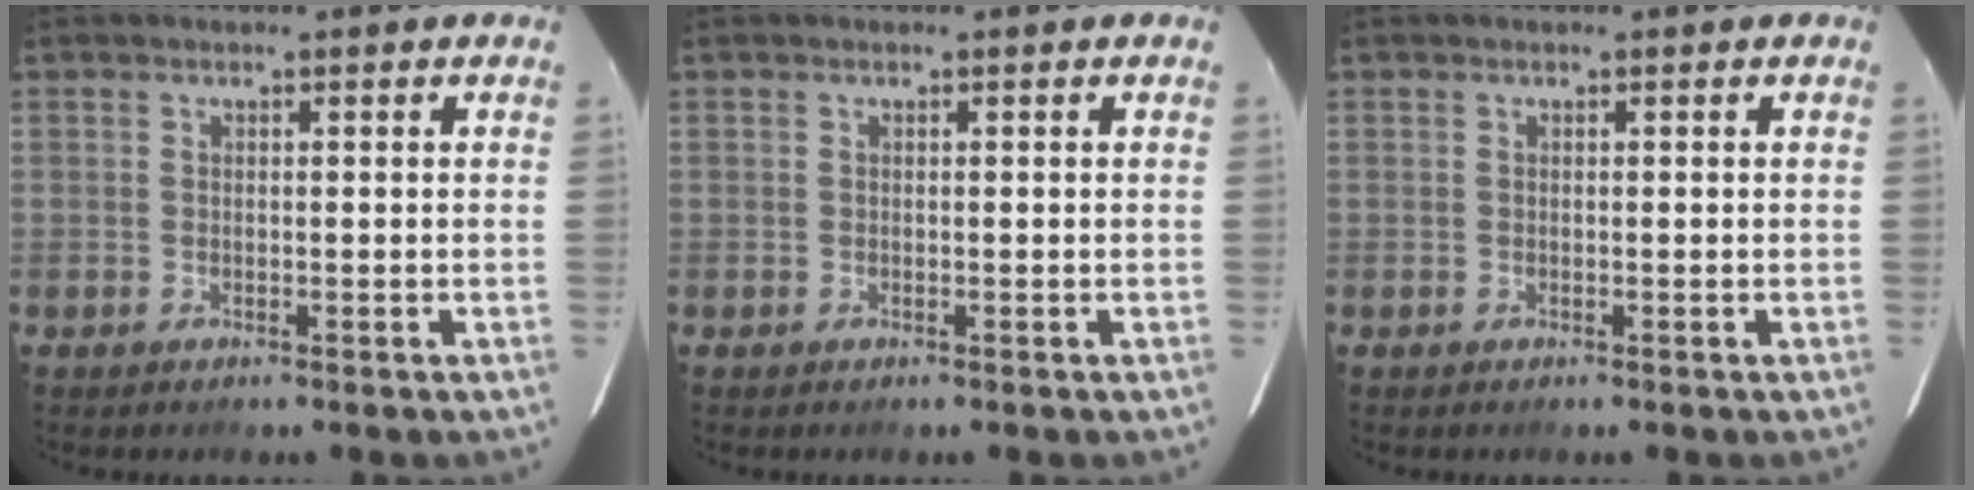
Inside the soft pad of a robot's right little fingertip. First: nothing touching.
{"total": 0.0}
{"total": 0.0}